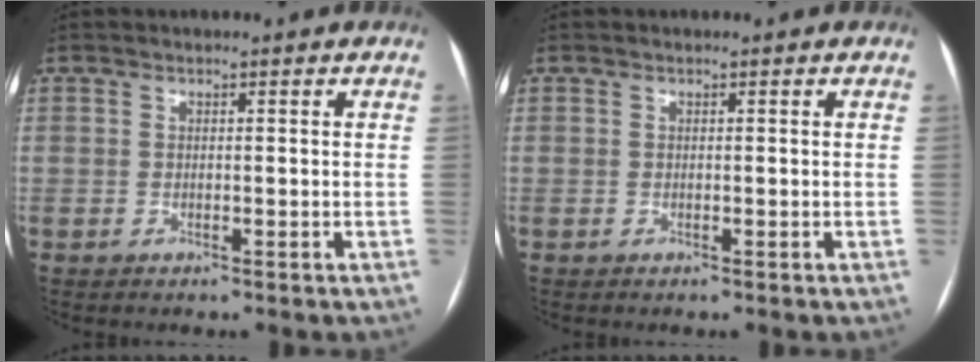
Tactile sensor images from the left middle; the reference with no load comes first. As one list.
[{"total": 0.0}]